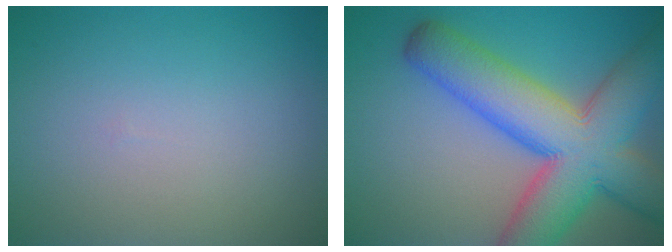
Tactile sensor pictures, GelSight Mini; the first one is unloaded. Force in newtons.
{"total": 12.5, "press": 12.4, "slide": 0.5}